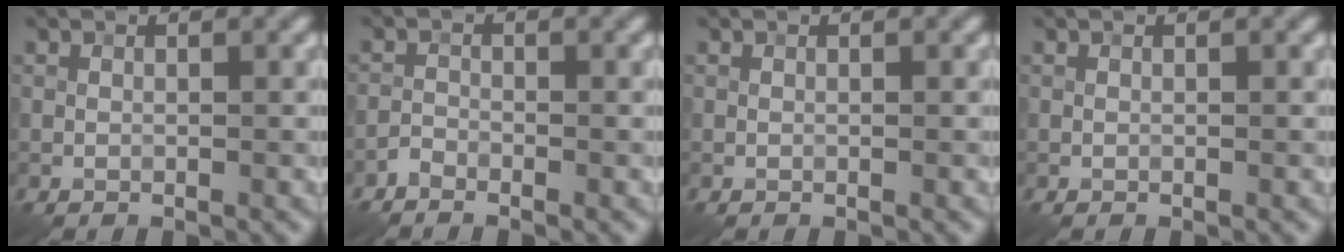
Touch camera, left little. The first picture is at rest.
{"total": 1.1, "force": [-1.0, 0.3, 0.2], "torque": [-0.002, 0.004, -0.025]}
{"total": 0.0}
{"total": 0.0}